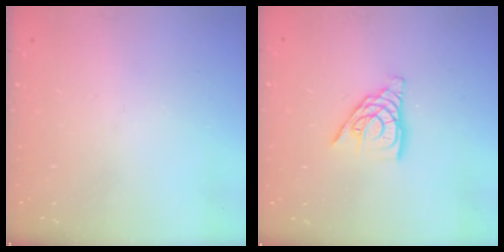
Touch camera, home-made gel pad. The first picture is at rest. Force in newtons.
{"total": 11.4, "press": 11.4, "slide": 1.1}